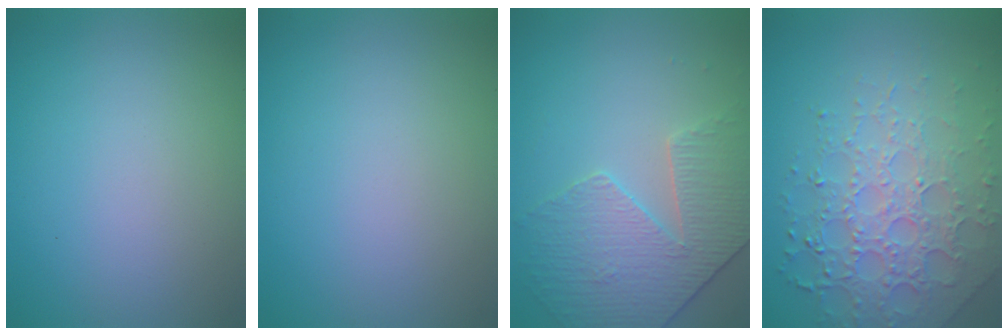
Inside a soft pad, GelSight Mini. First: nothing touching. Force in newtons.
{"total": 0.0}
{"total": 4.0, "press": 3.7, "slide": 1.5}
{"total": 6.5, "press": 4.9, "slide": 4.2}